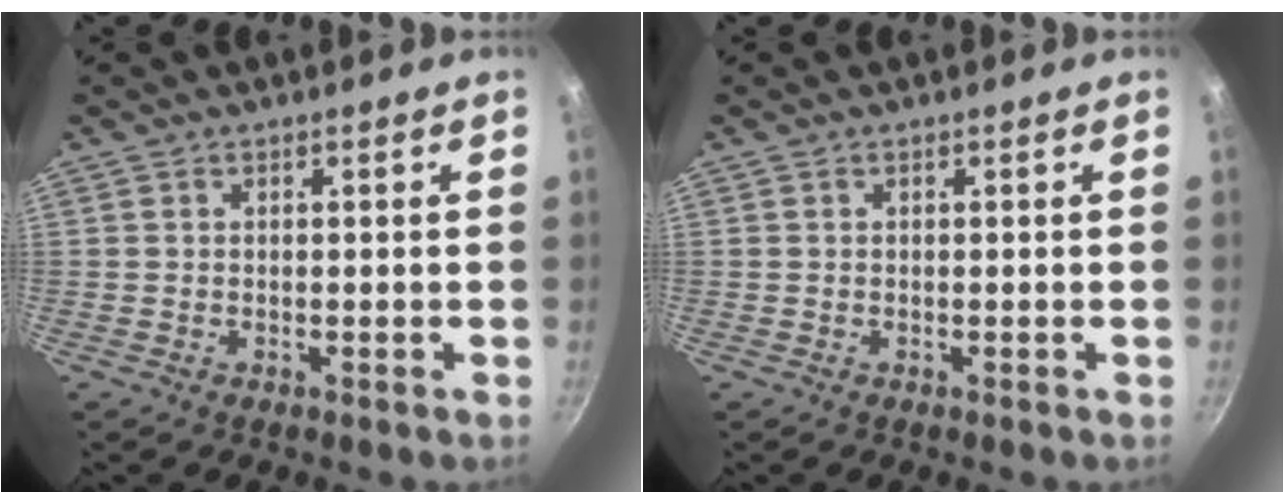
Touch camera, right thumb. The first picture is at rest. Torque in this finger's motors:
{"motor_torque": [-0.19, -0.19, 0.06, 0.05, 0.00]}